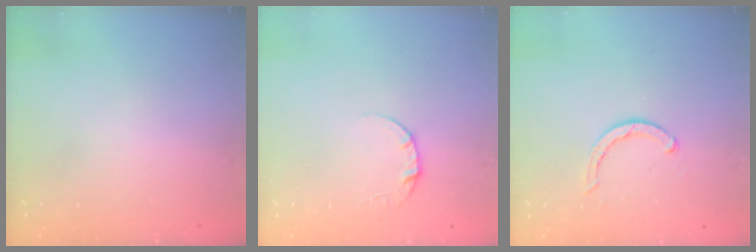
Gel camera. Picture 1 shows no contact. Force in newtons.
{"total": 4.0, "press": 4.0, "slide": 0.4}
{"total": 3.7, "press": 3.7, "slide": 0.7}